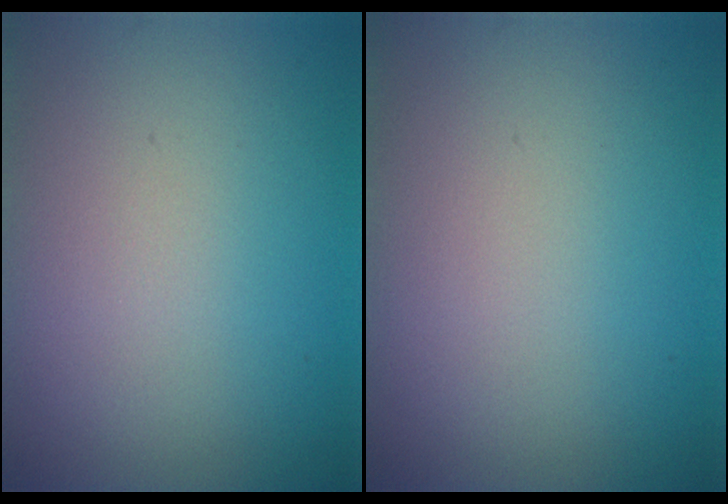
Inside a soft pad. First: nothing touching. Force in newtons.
{"total": 0.0}